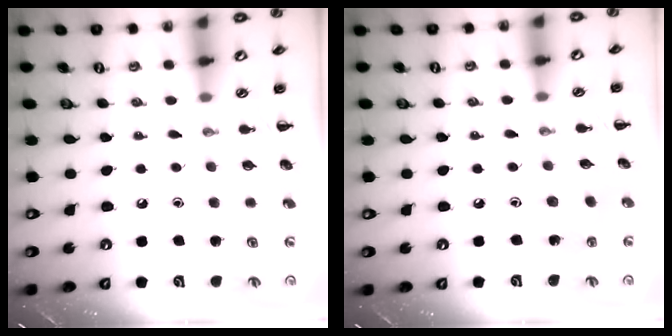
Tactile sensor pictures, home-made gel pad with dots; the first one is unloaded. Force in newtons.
{"total": 2.2, "press": 2.1, "slide": 0.7}